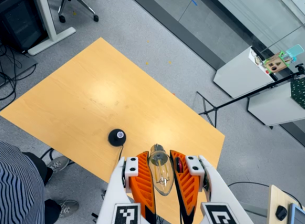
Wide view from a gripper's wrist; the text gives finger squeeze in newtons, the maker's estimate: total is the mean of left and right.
{"total": 23.9, "left": 26.0, "right": 21.8}